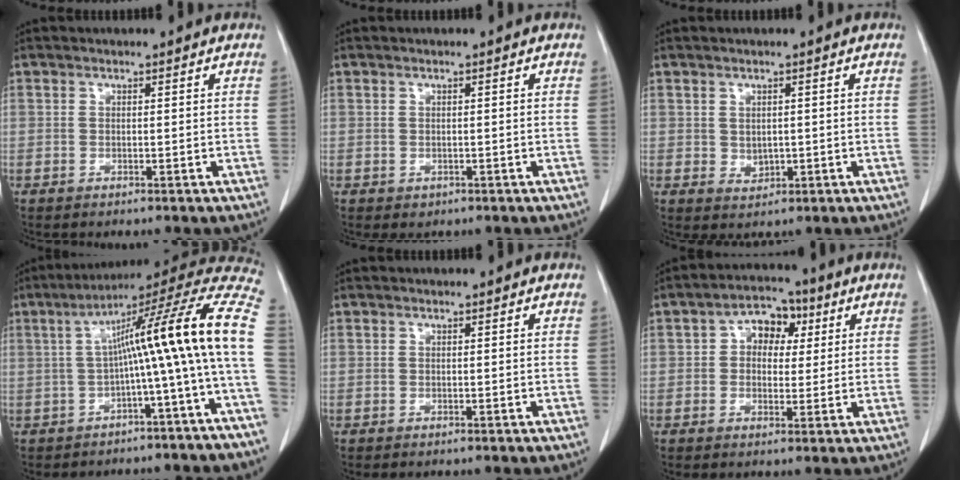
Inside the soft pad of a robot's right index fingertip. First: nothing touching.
{"total": 0.7, "force": [-0.1, 0.6, 0.3], "torque": [-0.004, 0.002, 0.002]}
{"total": 2.1, "force": [0.1, 1.7, 1.3], "torque": [-0.021, -0.004, 0.008]}
{"total": 17.5, "force": [-1.0, -1.1, 17.4], "torque": [-0.228, 0.052, -0.023]}
{"total": 0.0}
{"total": 6.5, "force": [1.8, 4.6, 4.3], "torque": [-0.064, 0.025, 0.025]}